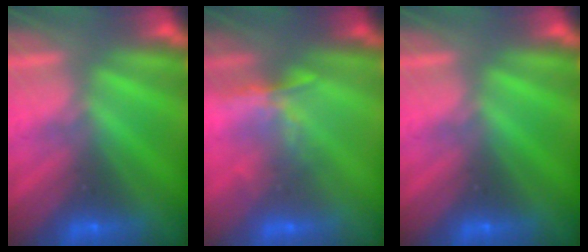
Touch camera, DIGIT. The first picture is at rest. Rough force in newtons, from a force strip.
{"total": 2.4}
{"total": 0.0}